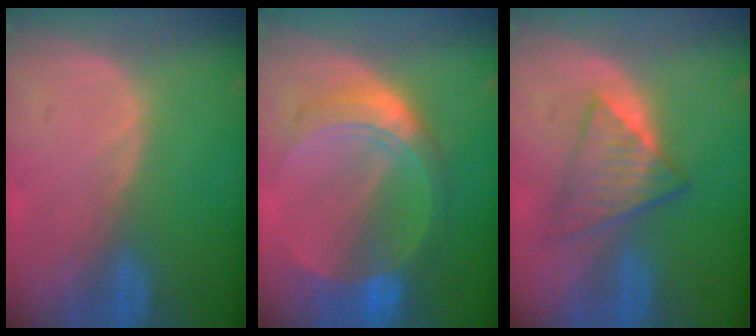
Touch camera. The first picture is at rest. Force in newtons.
{"total": 8.3, "press": 8.3, "slide": 0.7}
{"total": 6.0, "press": 5.8, "slide": 1.6}